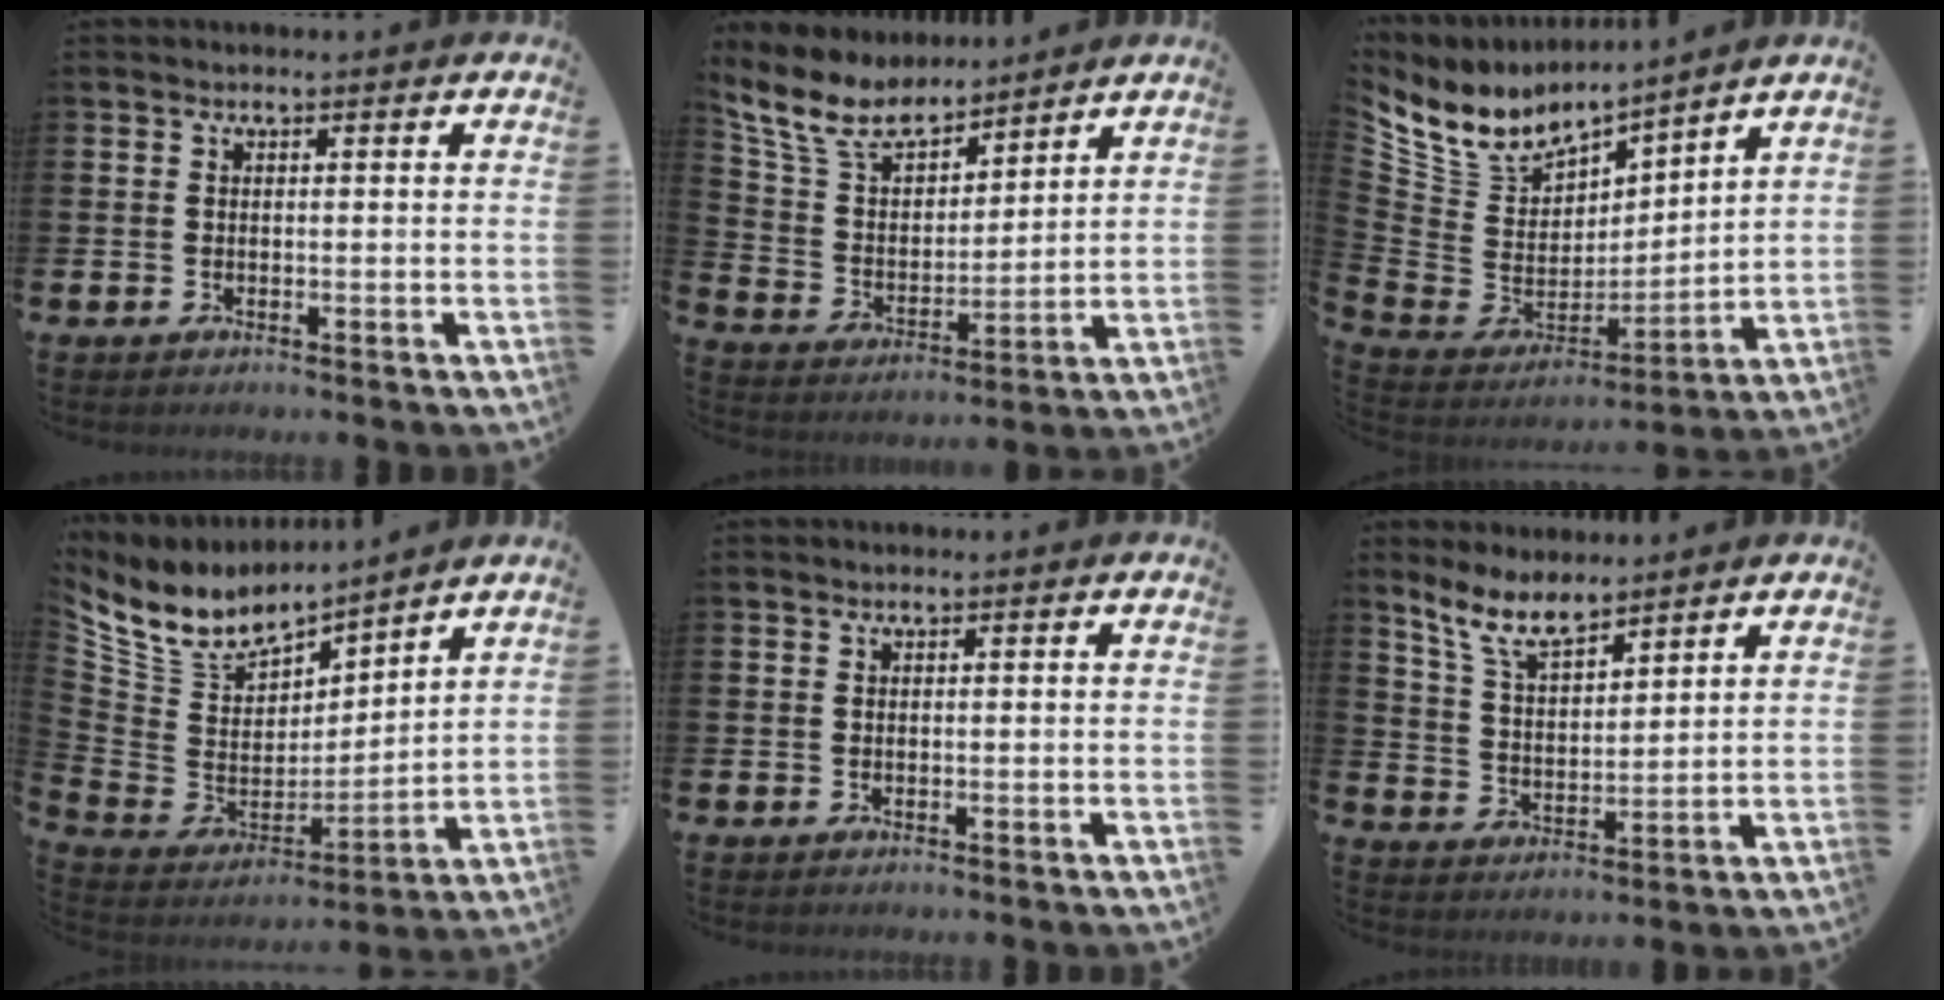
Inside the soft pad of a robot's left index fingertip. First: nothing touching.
{"total": 9.5, "force": [8.3, 3.6, 3.0], "torque": [-0.104, -0.040, 0.152]}
{"total": 7.9, "force": [7.3, 3.0, -0.1], "torque": [-0.060, -0.070, 0.133]}
{"total": 8.6, "force": [7.9, 3.2, 1.3], "torque": [-0.081, -0.063, 0.143]}
{"total": 0.0}
{"total": 7.4, "force": [6.6, 1.8, 2.9], "torque": [-0.085, -0.021, 0.122]}